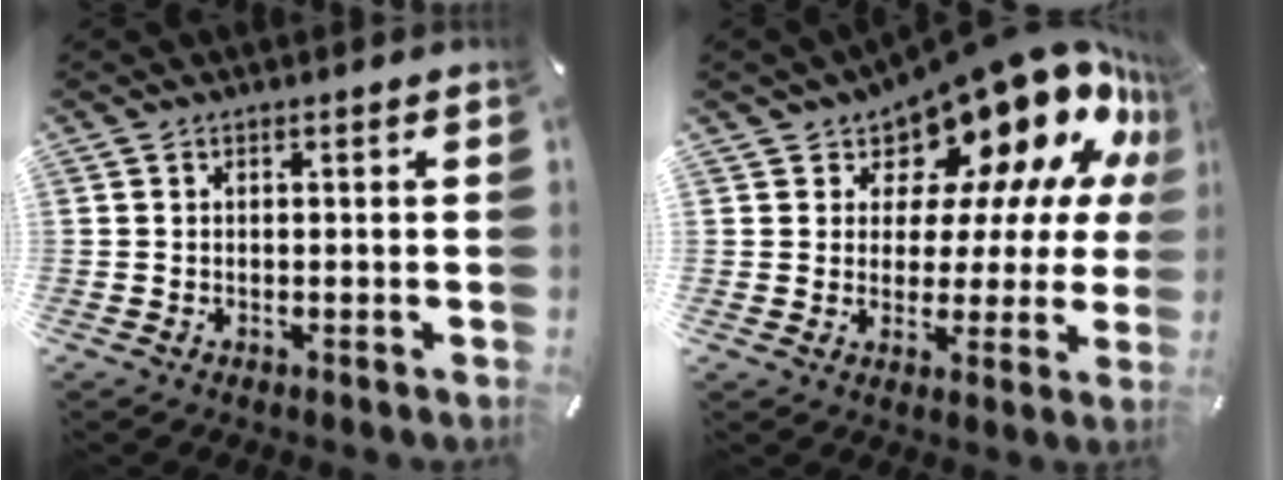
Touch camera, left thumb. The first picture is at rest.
{"total": 16.9, "force": [12.7, 8.1, 7.5], "torque": [-0.127, -0.108, 0.218]}